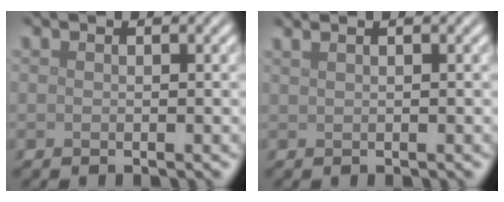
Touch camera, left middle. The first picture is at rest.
{"total": 2.5, "force": [1.5, 1.3, 1.6], "torque": [-0.011, 0.010, -0.002]}